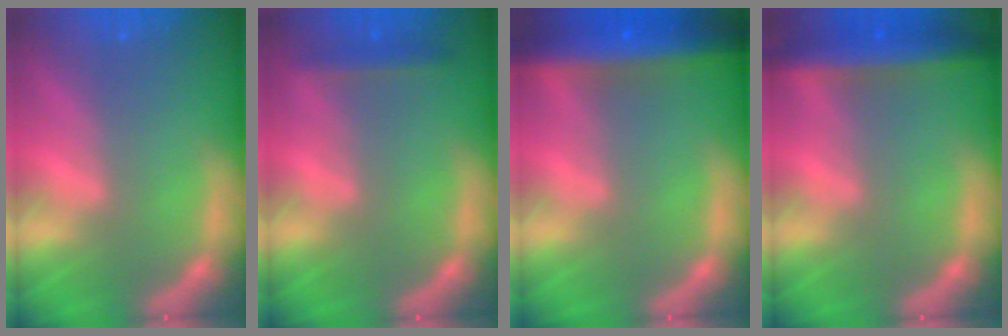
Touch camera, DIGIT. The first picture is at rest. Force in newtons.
{"total": 1.9}
{"total": 9.0}
{"total": 6.0}